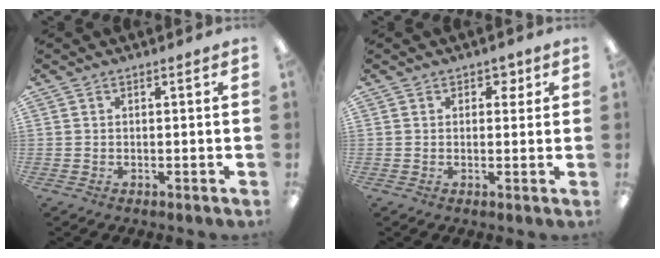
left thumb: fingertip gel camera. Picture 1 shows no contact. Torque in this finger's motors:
{"motor_torque": [-0.37, 0.14, -0.21, -0.18, 0.00]}